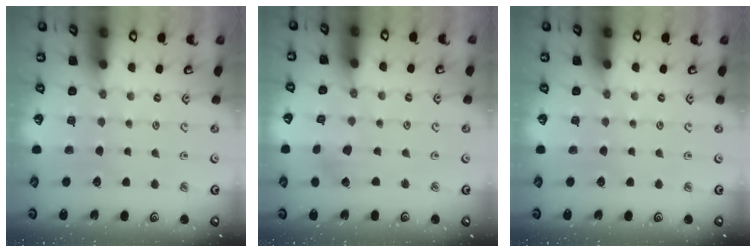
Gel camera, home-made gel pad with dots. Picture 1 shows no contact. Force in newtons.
{"total": 2.3, "press": 2.3, "slide": 0.4}
{"total": 0.0}